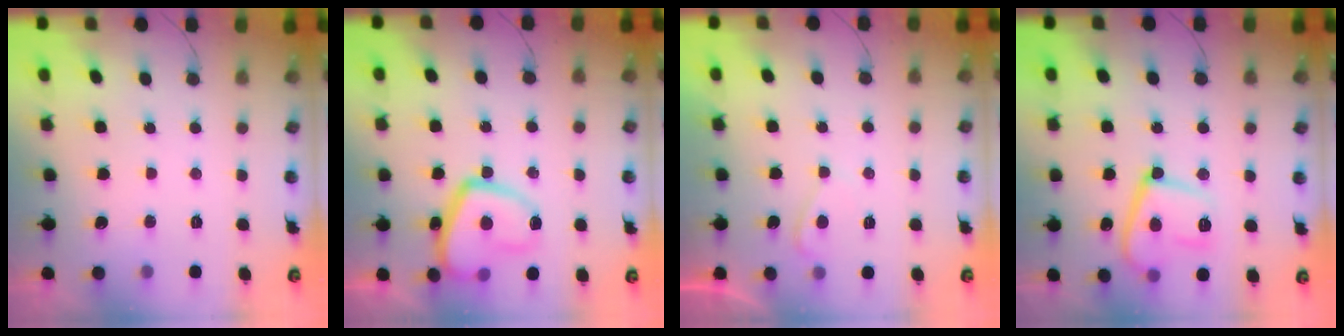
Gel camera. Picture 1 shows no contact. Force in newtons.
{"total": 16.0, "press": 15.9, "slide": 1.3}
{"total": 1.0, "press": 0.7, "slide": 0.6}
{"total": 14.4, "press": 14.3, "slide": 1.6}